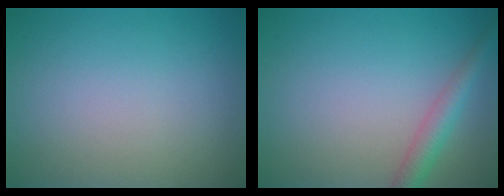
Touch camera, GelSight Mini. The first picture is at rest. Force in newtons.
{"total": 2.8, "press": 2.8, "slide": 0.1}